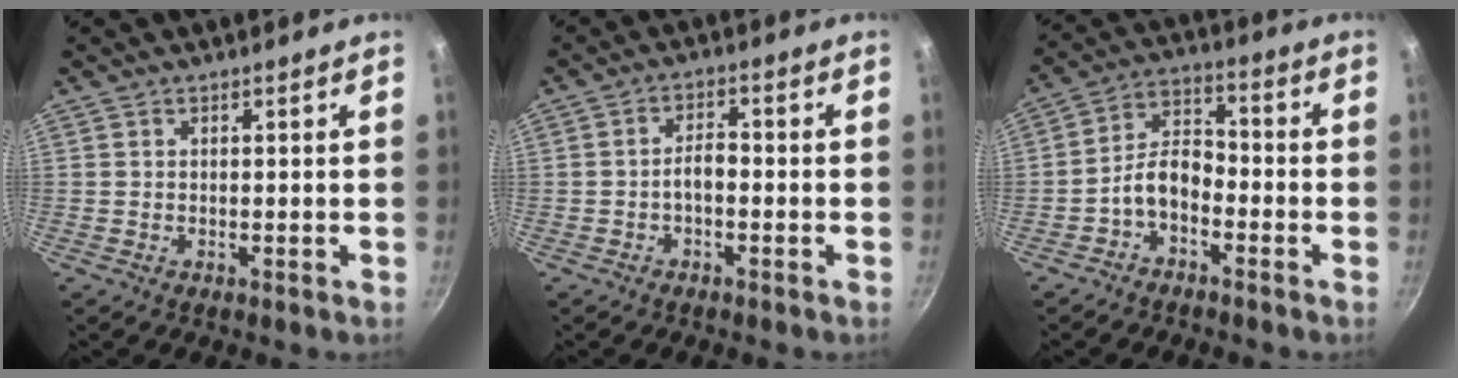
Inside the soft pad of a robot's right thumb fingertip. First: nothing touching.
{"total": 3.4, "force": [-1.2, 1.7, 2.7], "torque": [-0.038, 0.023, -0.025]}
{"total": 7.3, "force": [-3.5, 4.3, 4.8], "torque": [-0.075, 0.052, -0.074]}